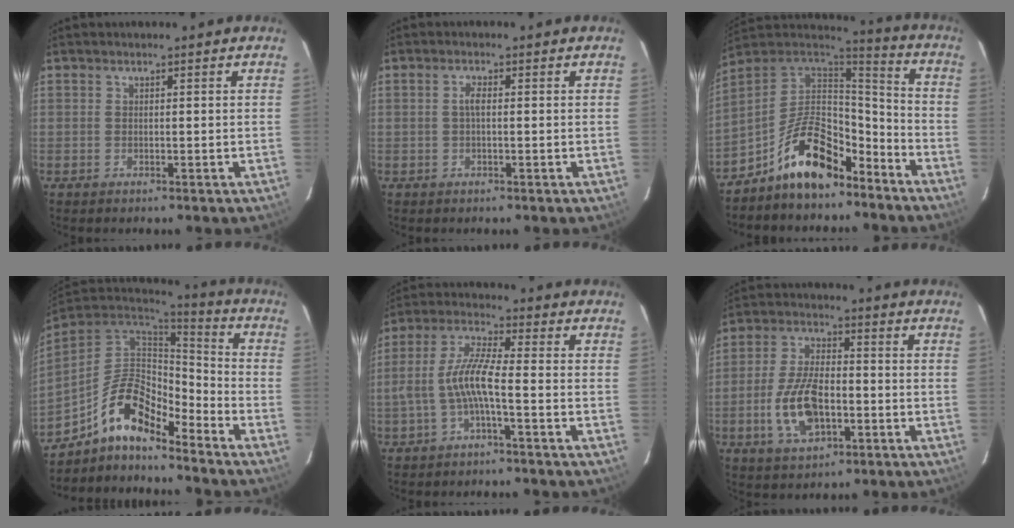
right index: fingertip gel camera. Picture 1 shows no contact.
{"total": 1.5, "force": [0.0, 0.4, 1.5], "torque": [-0.030, 0.004, -0.003]}
{"total": 16.0, "force": [-10.3, 7.6, 9.6], "torque": [-0.193, 0.033, -0.168]}
{"total": 13.1, "force": [-9.5, 4.6, 7.7], "torque": [-0.153, 0.012, -0.186]}
{"total": 7.4, "force": [-2.5, 0.8, 7.0], "torque": [-0.161, 0.012, -0.044]}
{"total": 11.7, "force": [-3.4, 5.9, 9.6], "torque": [-0.198, 0.002, -0.058]}